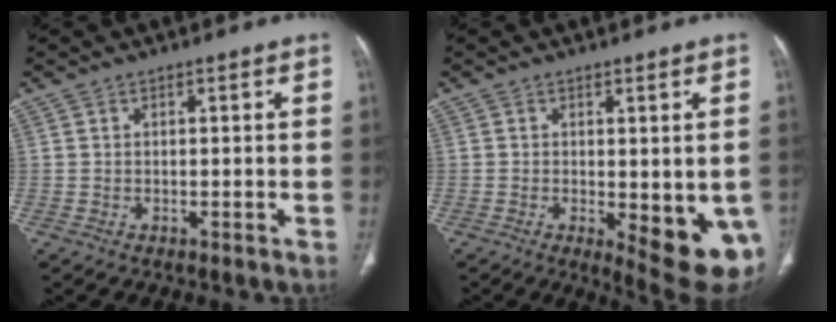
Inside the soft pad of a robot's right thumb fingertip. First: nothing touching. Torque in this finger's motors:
{"motor_torque": [-0.06, 0.44, 0.30, -0.14, 0.20]}